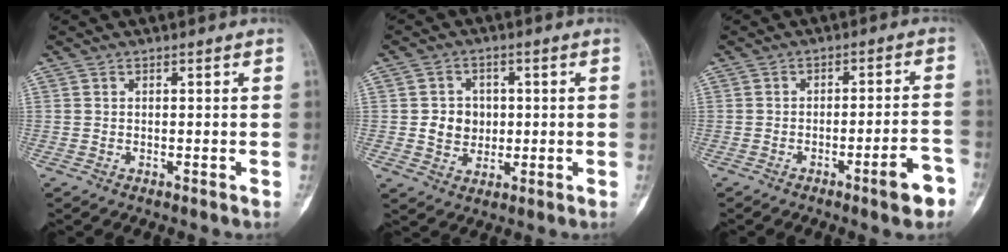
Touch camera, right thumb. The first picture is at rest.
{"total": 5.9, "force": [0.2, 5.3, 2.7], "torque": [-0.017, 0.003, 0.005]}
{"total": 7.1, "force": [-4.0, 1.2, 5.8], "torque": [-0.076, 0.030, -0.052]}